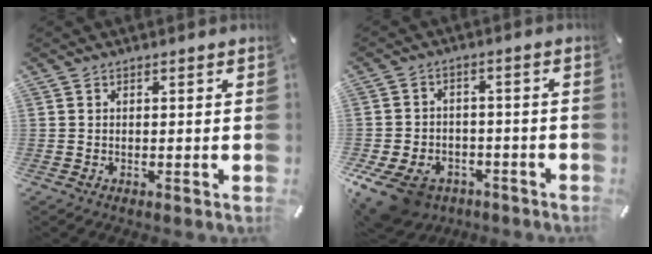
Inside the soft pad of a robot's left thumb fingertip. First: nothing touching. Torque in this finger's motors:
{"motor_torque": [1.91, 3.10, 0.66, 0.54, 0.17]}